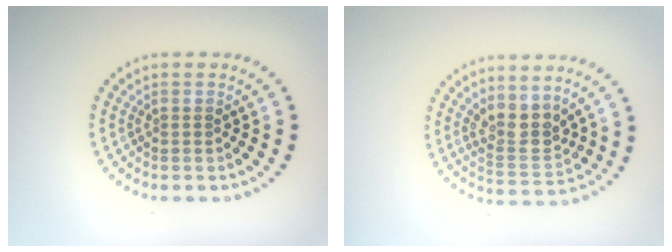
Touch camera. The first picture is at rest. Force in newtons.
{"total": 3.3, "press": 2.9, "slide": 1.6}